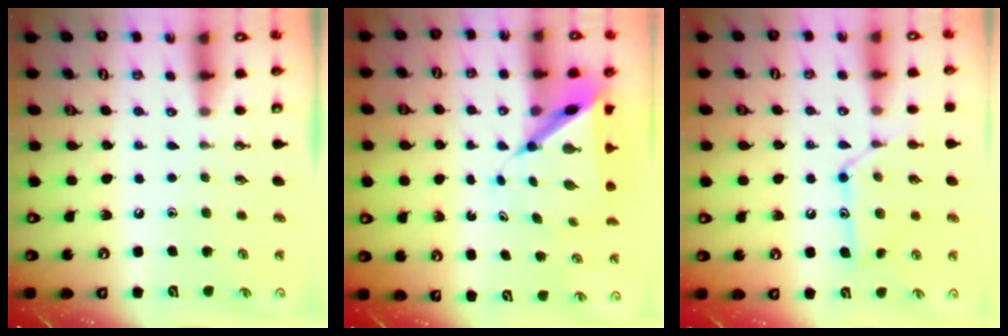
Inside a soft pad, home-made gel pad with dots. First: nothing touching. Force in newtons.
{"total": 9.8, "press": 9.8, "slide": 0.4}
{"total": 12.2, "press": 12.2, "slide": 0.9}